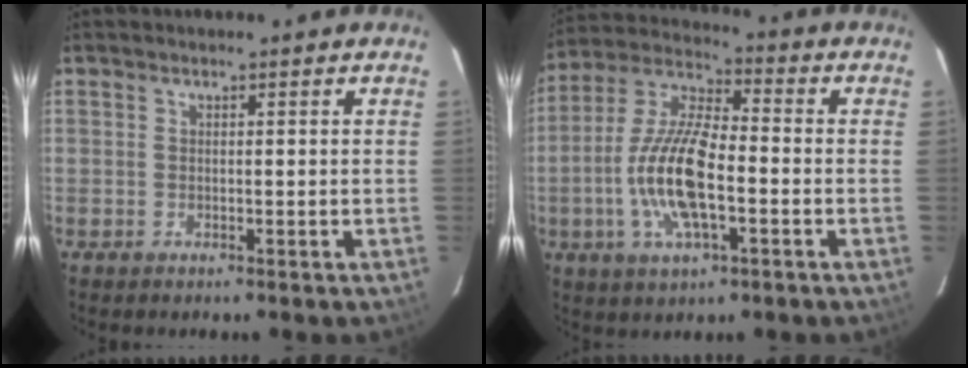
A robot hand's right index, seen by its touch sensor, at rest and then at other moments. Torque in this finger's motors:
{"motor_torque": [2.14, 0.00, 1.06, 0.21]}